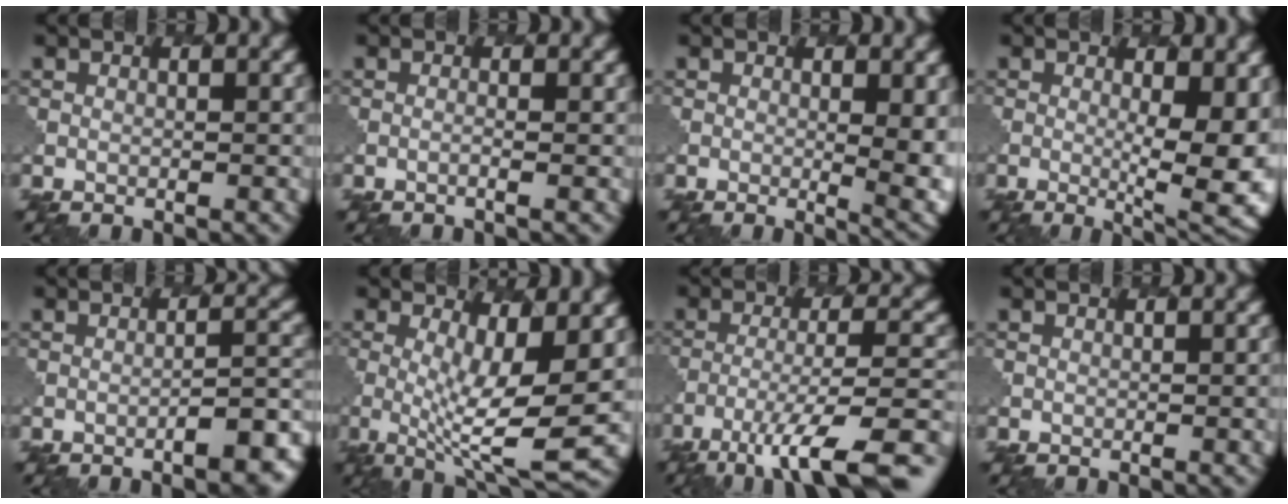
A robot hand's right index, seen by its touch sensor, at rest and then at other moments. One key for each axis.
{"total": 0.8, "fx": 0.0, "fy": 0.2, "fz": 0.8, "tx": -0.008, "ty": -0.002, "tz": -0.016}
{"total": 5.8, "fx": 0.3, "fy": 2.1, "fz": 5.4, "tx": -0.054, "ty": -0.008, "tz": 0.008}
{"total": 8.4, "fx": 0.0, "fy": 2.4, "fz": 8.0, "tx": -0.100, "ty": -0.012, "tz": 0.004}
{"total": 4.9, "fx": -2.8, "fy": 1.4, "fz": 3.8, "tx": -0.042, "ty": 0.010, "tz": -0.038}
{"total": 7.7, "fx": -0.1, "fy": 1.9, "fz": 7.5, "tx": -0.123, "ty": -0.011, "tz": -0.003}
{"total": 10.6, "fx": -6.6, "fy": 2.5, "fz": 7.9, "tx": -0.137, "ty": -0.003, "tz": -0.106}
{"total": 1.5, "fx": 0.0, "fy": 0.5, "fz": 1.4, "tx": -0.009, "ty": 0.003, "tz": 0.003}